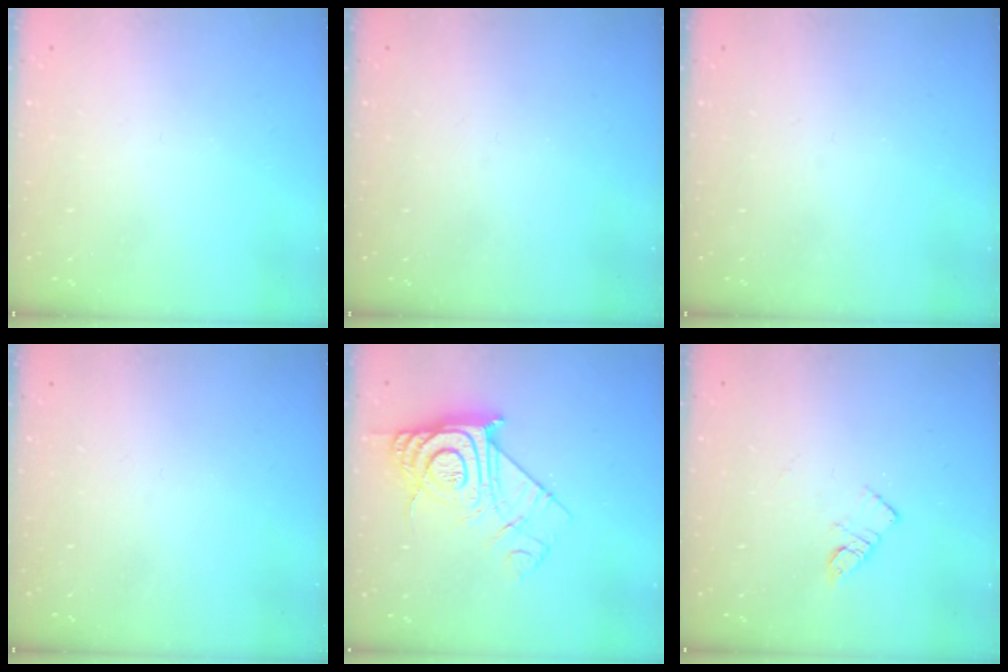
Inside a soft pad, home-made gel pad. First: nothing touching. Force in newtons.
{"total": 0.0}
{"total": 0.0}
{"total": 0.0}
{"total": 15.3, "press": 15.2, "slide": 1.1}
{"total": 4.9, "press": 4.9, "slide": 0.2}